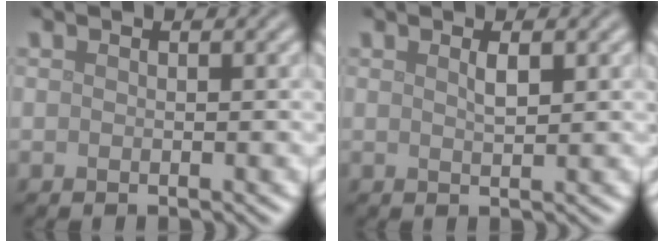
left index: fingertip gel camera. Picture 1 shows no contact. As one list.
[{"total": 1.1, "force": [0.6, 0.2, 1.0], "torque": [-0.019, 0.000, 0.010]}]